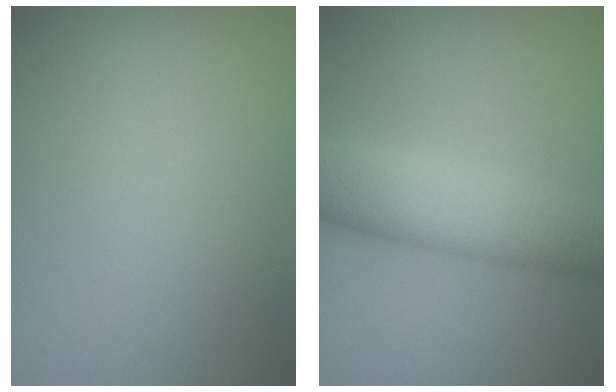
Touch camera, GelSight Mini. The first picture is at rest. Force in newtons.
{"total": 7.8, "press": 7.8, "slide": 0.1}